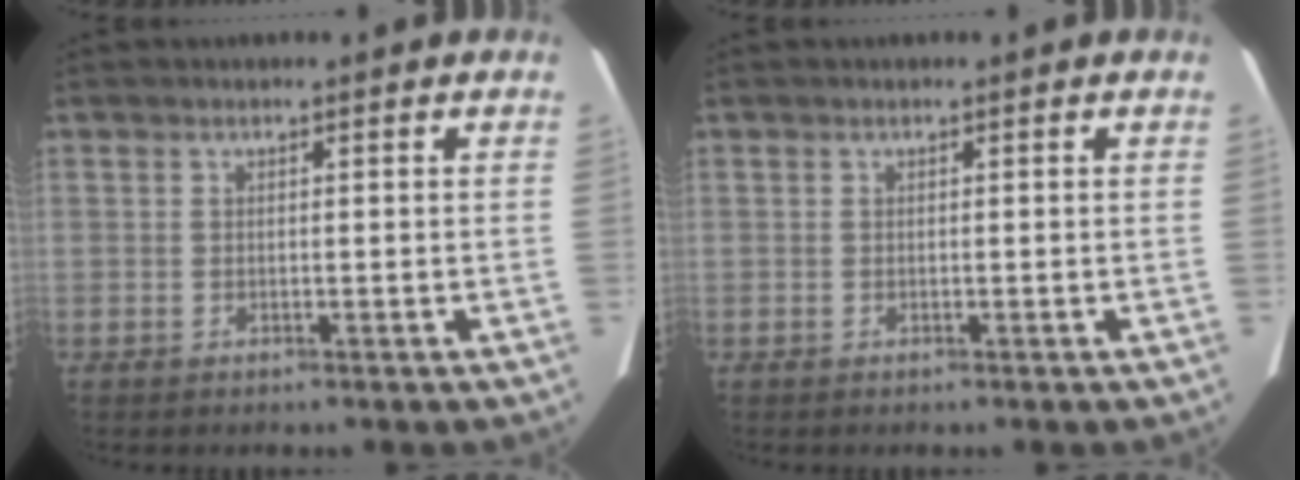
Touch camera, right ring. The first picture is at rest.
{"total": 0.0}